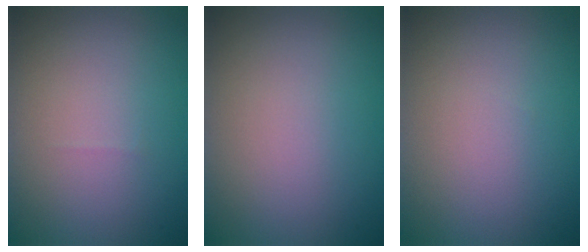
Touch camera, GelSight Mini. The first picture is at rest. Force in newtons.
{"total": 0.0}
{"total": 0.0}